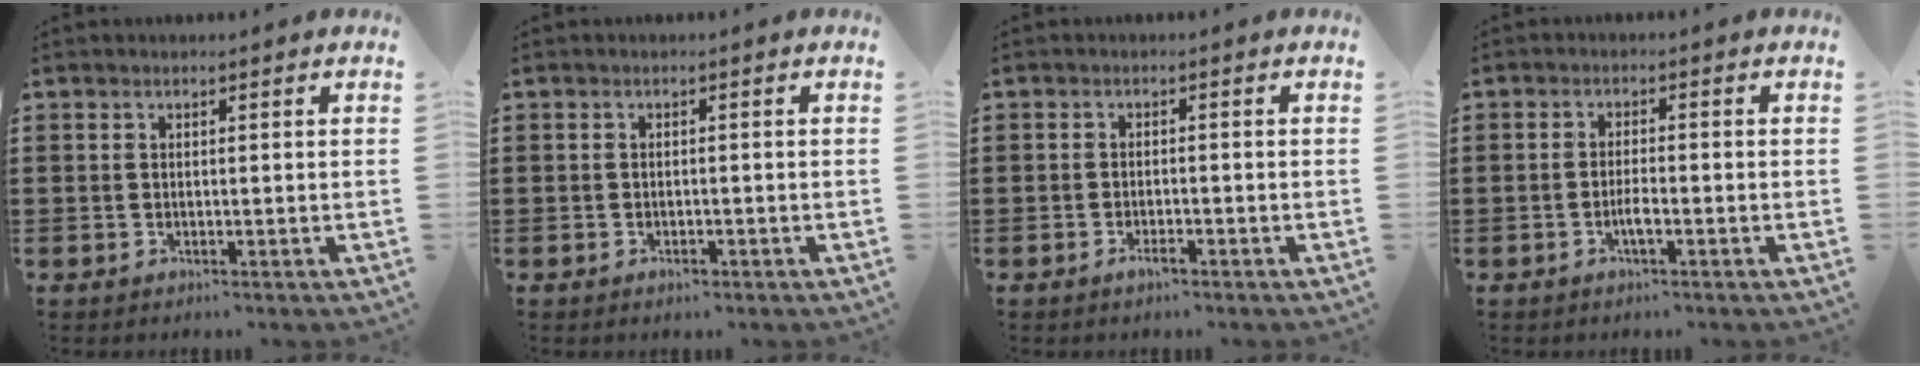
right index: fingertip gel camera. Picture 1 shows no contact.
{"total": 0.8, "force": [-0.6, 0.4, 0.4], "torque": [-0.010, -0.003, -0.010]}
{"total": 1.7, "force": [-1.1, 0.5, 1.2], "torque": [-0.022, -0.002, -0.020]}
{"total": 2.4, "force": [-1.0, 0.5, 2.2], "torque": [-0.047, 0.000, -0.021]}